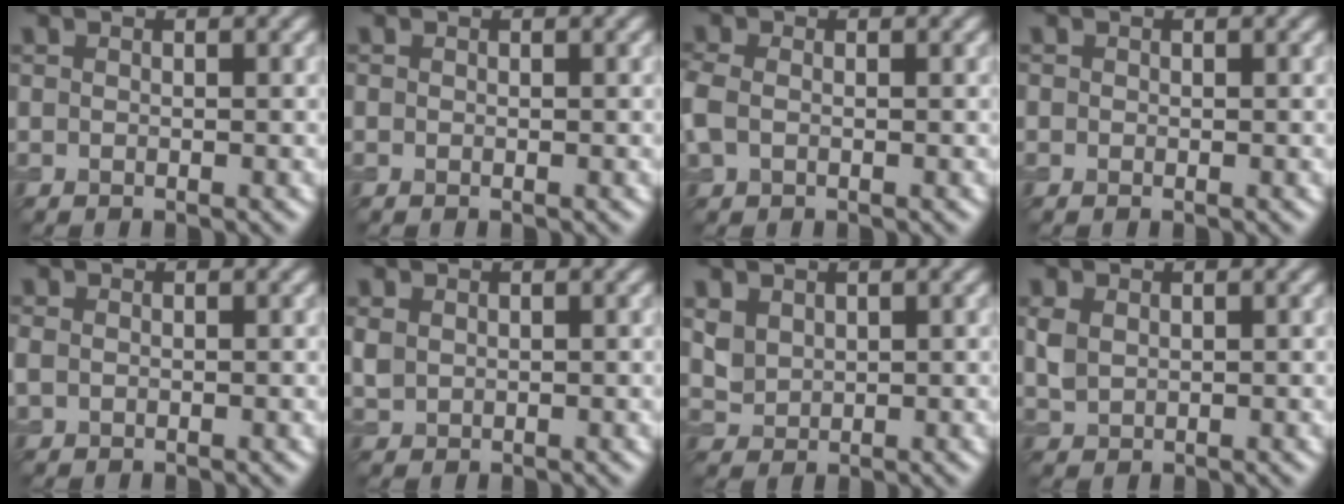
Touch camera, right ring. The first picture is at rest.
{"total": 0.0}
{"total": 2.1, "force": [-0.3, 1.6, 1.4], "torque": [-0.040, 0.001, -0.013]}
{"total": 0.0}
{"total": 1.0, "force": [0.0, 0.9, 0.5], "torque": [-0.013, -0.002, -0.001]}
{"total": 1.2, "force": [0.5, 1.0, 0.5], "torque": [-0.014, 0.000, 0.013]}
{"total": 1.9, "force": [1.0, 1.5, 0.8], "torque": [-0.019, -0.003, 0.025]}
{"total": 1.7, "force": [0.6, 1.3, 0.9], "torque": [-0.026, -0.001, 0.016]}